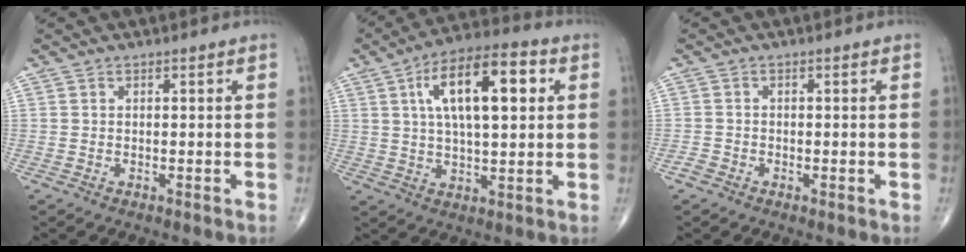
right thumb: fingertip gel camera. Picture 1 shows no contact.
{"total": 16.1, "force": [4.4, 6.5, 14.1], "torque": [-0.221, 0.012, 0.067]}
{"total": 1.4, "force": [-0.8, 0.9, 0.6], "torque": [-0.007, 0.001, -0.021]}